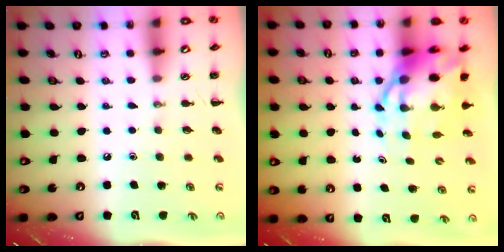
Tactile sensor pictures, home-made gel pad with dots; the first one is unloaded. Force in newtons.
{"total": 11.3, "press": 10.9, "slide": 2.8}